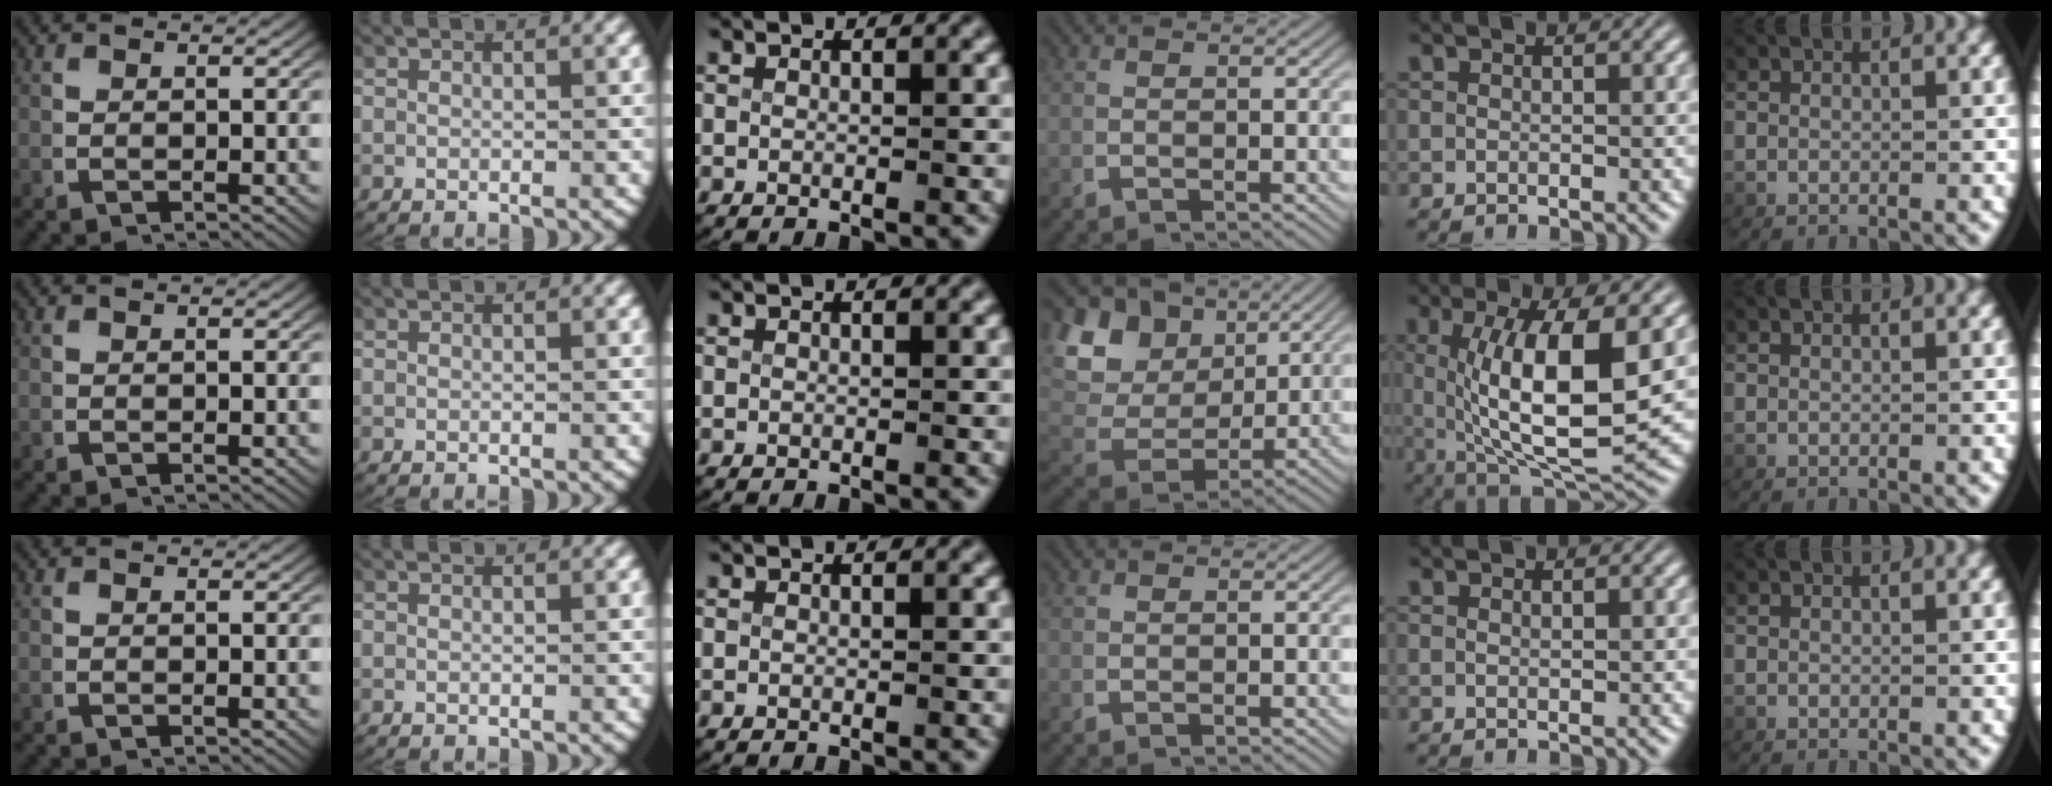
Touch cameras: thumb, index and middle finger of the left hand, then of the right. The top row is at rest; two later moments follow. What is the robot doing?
{"motion": "lift_and_place", "object": "card"}